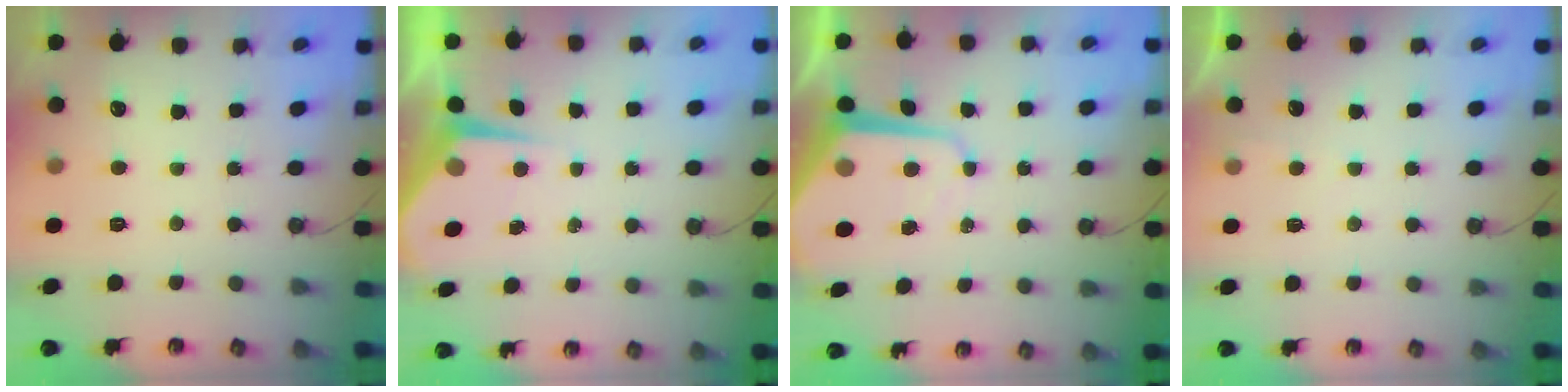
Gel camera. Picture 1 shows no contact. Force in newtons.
{"total": 4.9, "press": 4.9, "slide": 0.4}
{"total": 10.2, "press": 10.2, "slide": 1.0}
{"total": 2.8, "press": 2.7, "slide": 0.4}